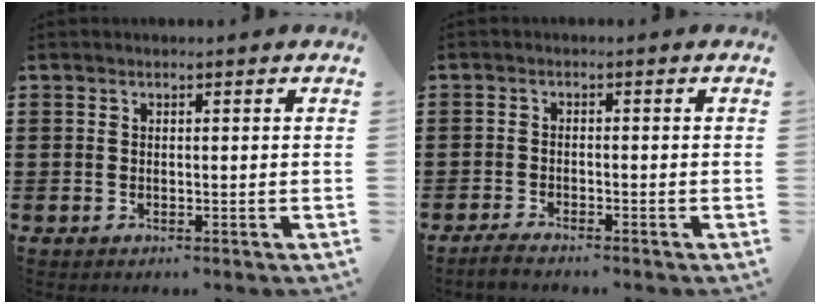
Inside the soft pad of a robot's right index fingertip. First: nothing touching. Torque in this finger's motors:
{"motor_torque": [0.74, 0.86, -0.24, -0.05]}